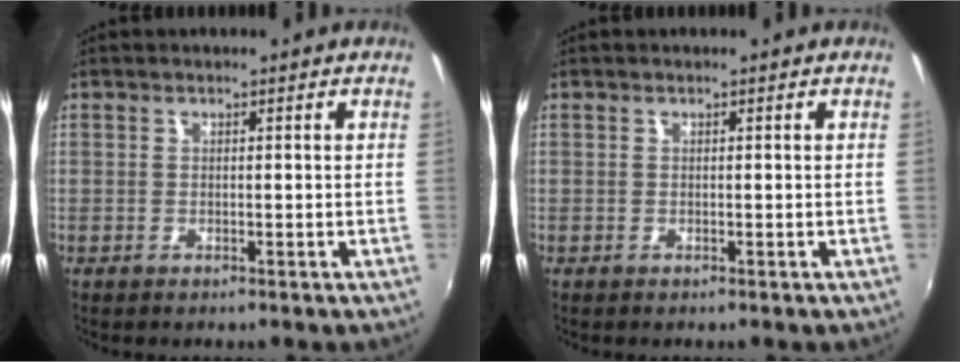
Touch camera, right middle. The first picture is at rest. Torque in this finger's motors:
{"motor_torque": [-0.02, -0.02, 0.00, 0.00]}